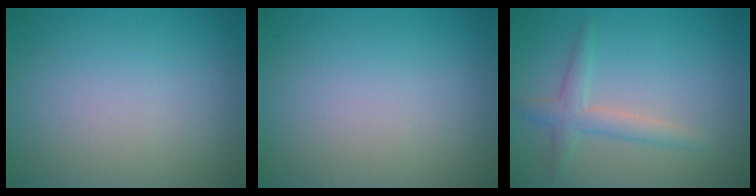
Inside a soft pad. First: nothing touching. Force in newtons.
{"total": 0.0}
{"total": 2.4, "press": 2.4, "slide": 0.1}